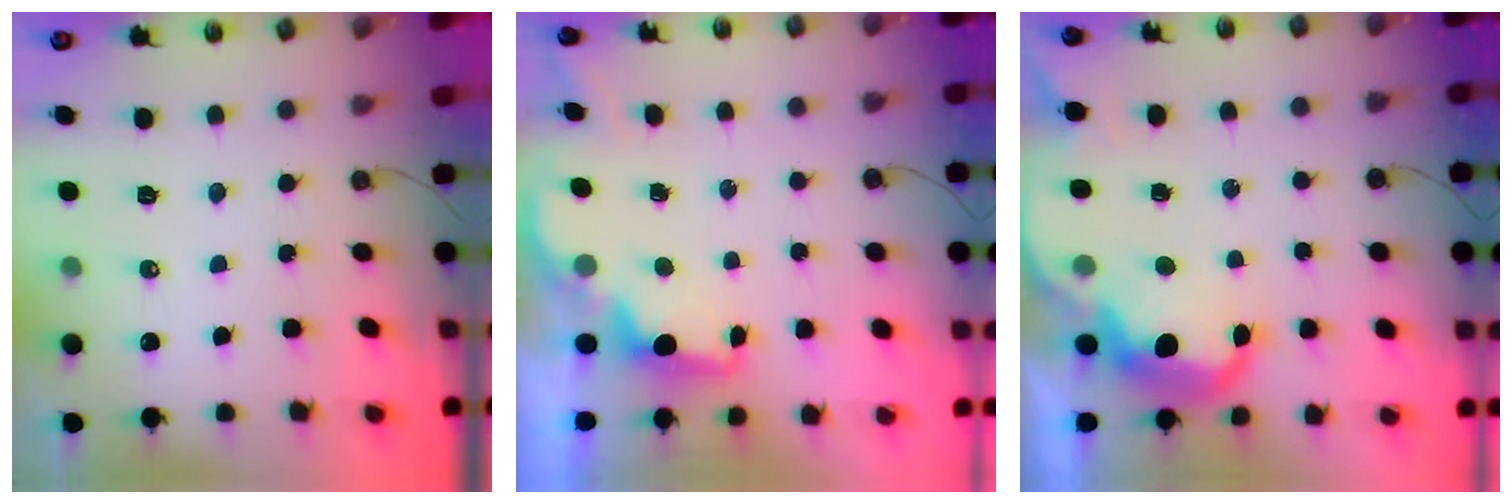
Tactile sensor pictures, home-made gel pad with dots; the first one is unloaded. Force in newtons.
{"total": 1.5, "press": 1.3, "slide": 0.7}
{"total": 10.3, "press": 10.3, "slide": 0.8}